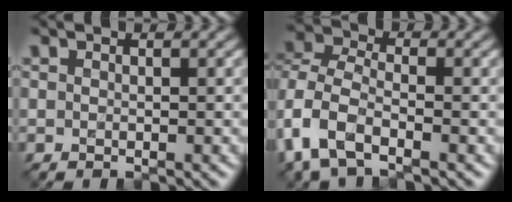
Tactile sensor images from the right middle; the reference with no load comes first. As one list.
[{"total": 6.1, "force": [-2.8, 3.4, 4.2], "torque": [-0.100, -0.003, -0.070]}]